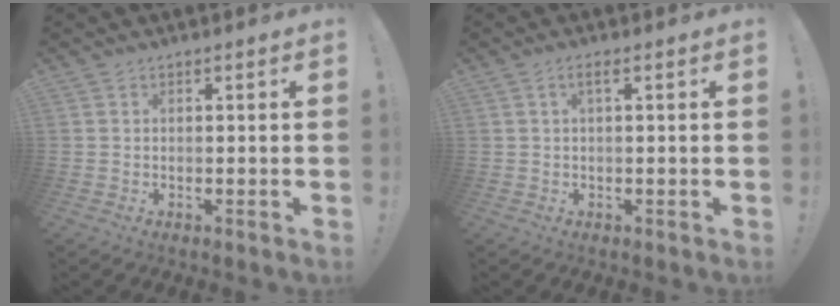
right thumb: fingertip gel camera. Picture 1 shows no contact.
{"total": 2.0, "force": [0.5, 0.4, 1.9], "torque": [-0.031, 0.000, 0.005]}